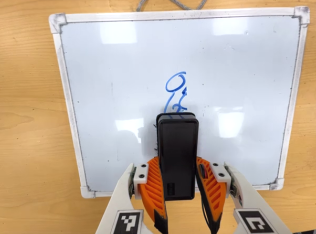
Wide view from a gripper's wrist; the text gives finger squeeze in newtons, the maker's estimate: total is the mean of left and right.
{"total": 5.7, "left": 5.0, "right": 6.4}